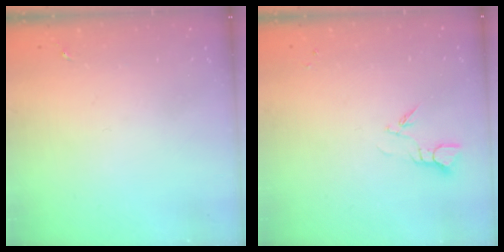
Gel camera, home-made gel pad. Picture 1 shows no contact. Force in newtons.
{"total": 3.2, "press": 3.1, "slide": 0.3}